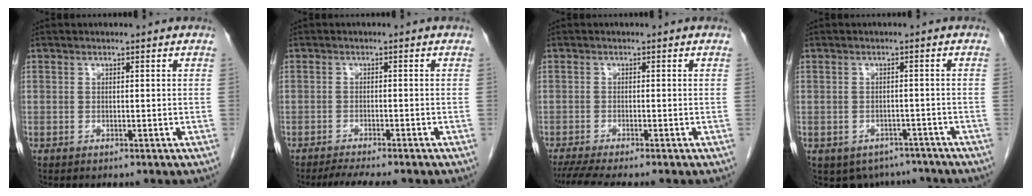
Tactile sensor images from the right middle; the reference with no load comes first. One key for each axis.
{"total": 5.2, "fx": -4.4, "fy": 0.4, "fz": 2.7, "tx": -0.037, "ty": -0.010, "tz": -0.068}
{"total": 5.1, "fx": -4.3, "fy": -0.4, "fz": 2.7, "tx": -0.042, "ty": -0.016, "tz": -0.073}
{"total": 6.3, "fx": -4.8, "fy": 3.9, "fz": 0.7, "tx": 0.002, "ty": 0.009, "tz": -0.060}